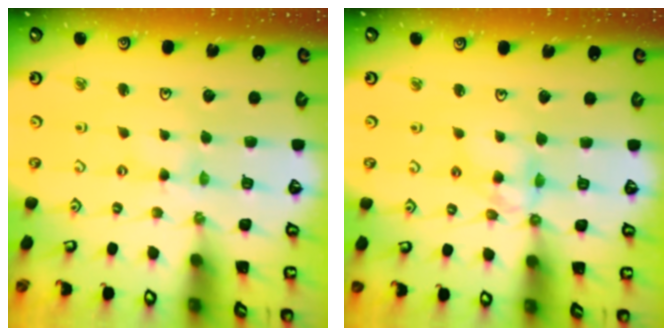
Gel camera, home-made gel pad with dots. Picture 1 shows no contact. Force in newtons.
{"total": 9.8, "press": 9.8, "slide": 0.8}